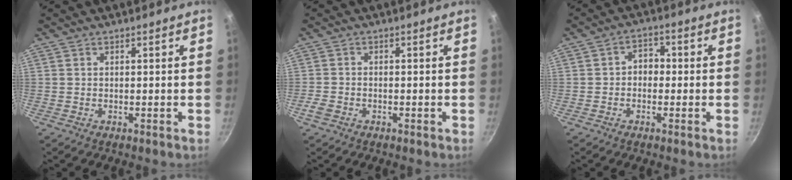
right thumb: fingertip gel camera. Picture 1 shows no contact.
{"total": 2.4, "force": [-1.4, 1.5, 1.3], "torque": [-0.037, 0.009, -0.030]}
{"total": 3.7, "force": [-0.5, 3.0, 2.2], "torque": [-0.009, 0.014, -0.016]}